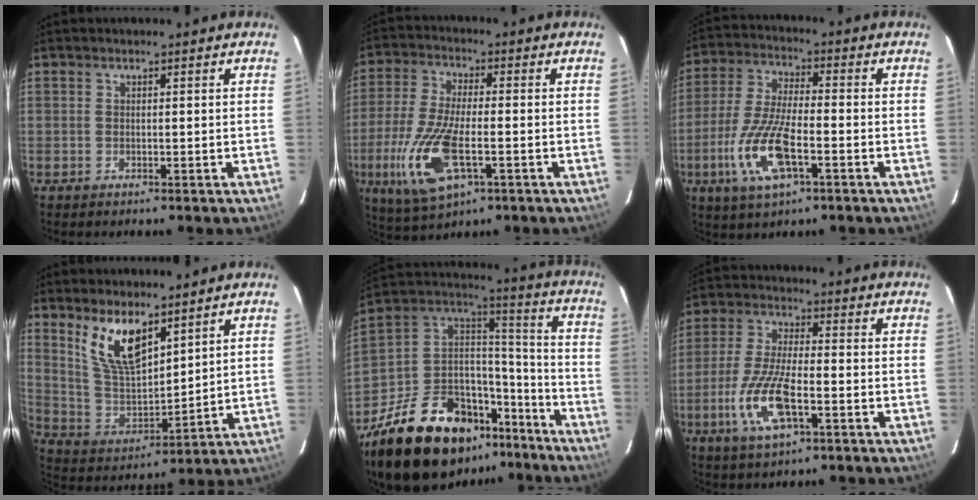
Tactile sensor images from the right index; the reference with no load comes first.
{"total": 14.7, "force": [-4.8, 5.6, 12.7], "torque": [-0.279, -0.018, -0.088]}
{"total": 13.1, "force": [-5.0, 4.3, 11.4], "torque": [-0.247, -0.009, -0.095]}
{"total": 11.6, "force": [7.3, 4.5, 7.8], "torque": [-0.150, -0.004, 0.156]}
{"total": 29.2, "force": [-19.2, 14.8, 16.4], "torque": [-0.322, 0.032, -0.292]}
{"total": 12.0, "force": [-4.5, 3.8, 10.4], "torque": [-0.224, -0.008, -0.086]}